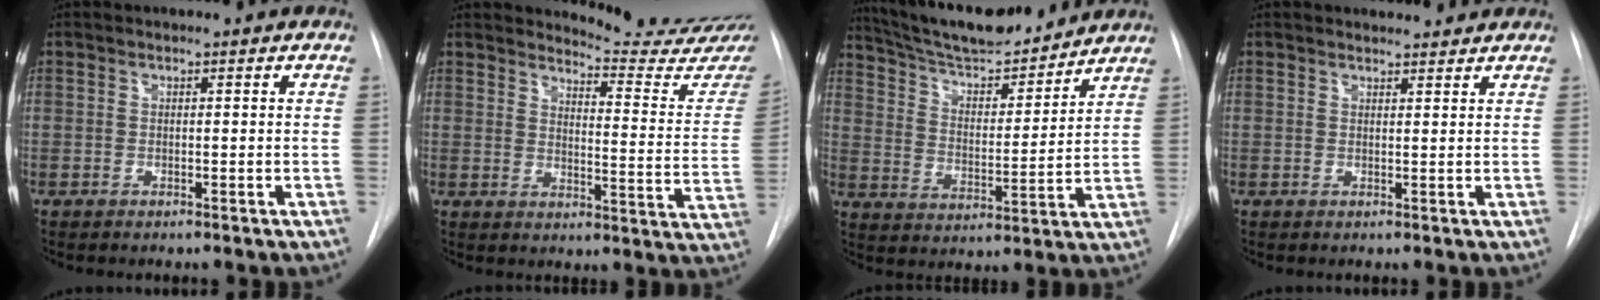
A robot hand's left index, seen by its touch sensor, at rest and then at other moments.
{"total": 15.3, "force": [15.2, -0.2, 1.7], "torque": [-0.010, -0.138, 0.157]}
{"total": 15.9, "force": [14.5, 2.5, 6.0], "torque": [-0.103, 0.001, 0.239]}
{"total": 2.2, "force": [2.1, 0.5, 0.2], "torque": [-0.007, 0.006, 0.024]}